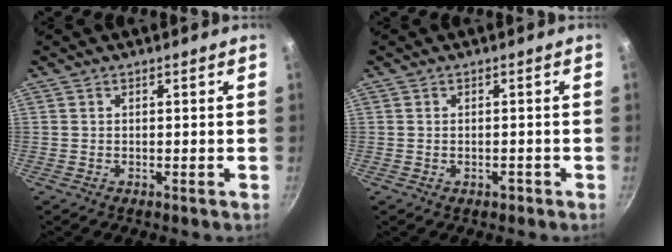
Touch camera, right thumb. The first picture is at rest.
{"total": 1.3, "force": [-0.7, 0.7, 0.8], "torque": [-0.009, 0.006, -0.008]}